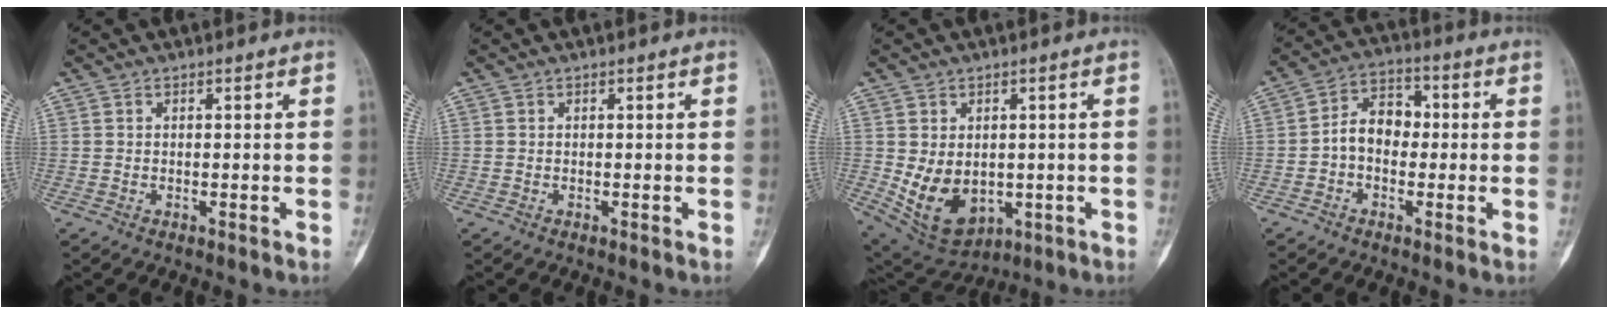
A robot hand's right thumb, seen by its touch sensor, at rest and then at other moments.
{"total": 0.0}
{"total": 10.9, "force": [-1.3, 7.8, 7.6], "torque": [-0.106, -0.007, 0.009]}
{"total": 7.5, "force": [-0.7, 5.4, 5.1], "torque": [-0.063, 0.031, -0.025]}